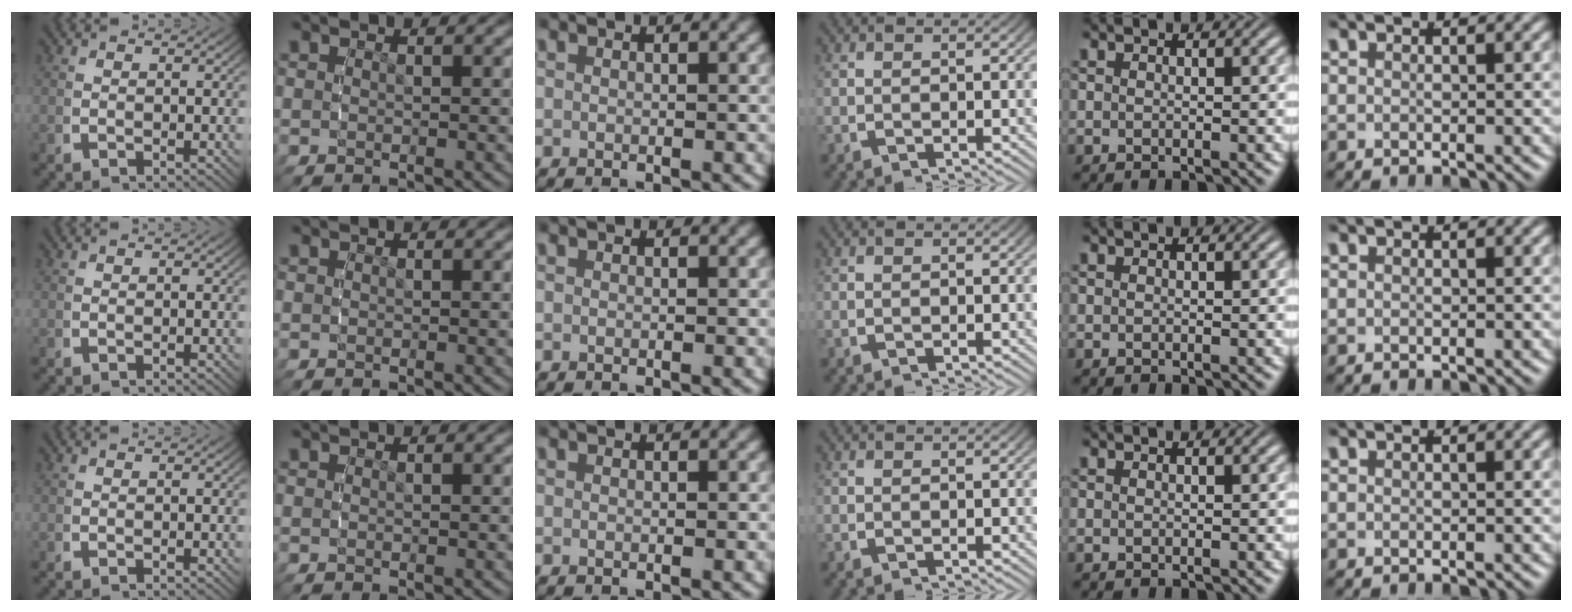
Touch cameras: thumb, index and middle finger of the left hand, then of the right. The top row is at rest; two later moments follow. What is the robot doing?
{"motion": "reach", "object": "button"}